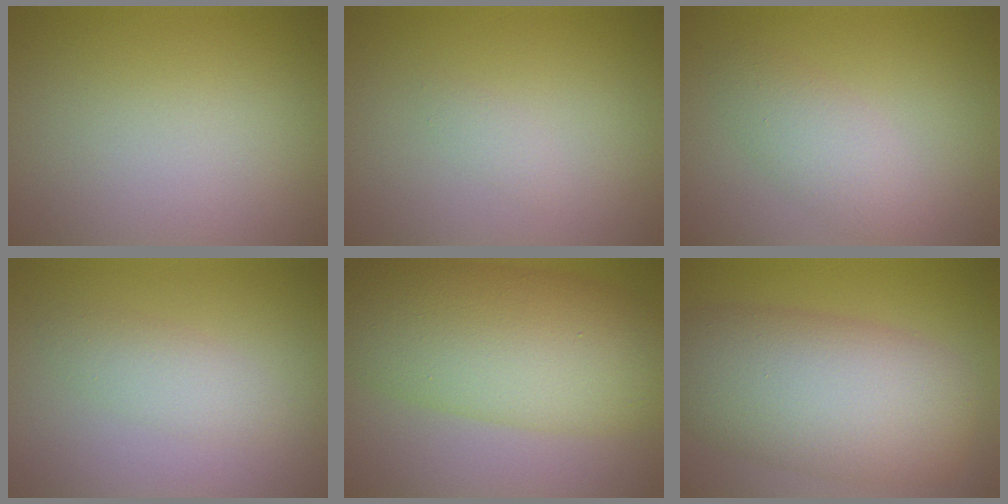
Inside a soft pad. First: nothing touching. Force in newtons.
{"total": 0.7, "press": 0.7, "slide": 0.0}
{"total": 2.8, "press": 2.8, "slide": 0.2}
{"total": 2.1, "press": 2.1, "slide": 0.1}
{"total": 10.6, "press": 10.6, "slide": 0.2}
{"total": 9.9, "press": 9.9, "slide": 0.6}